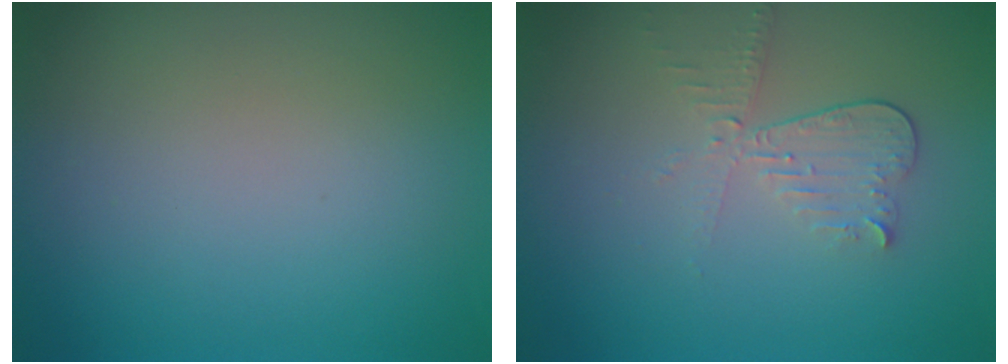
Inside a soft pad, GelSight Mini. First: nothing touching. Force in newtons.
{"total": 3.0, "press": 2.6, "slide": 1.5}